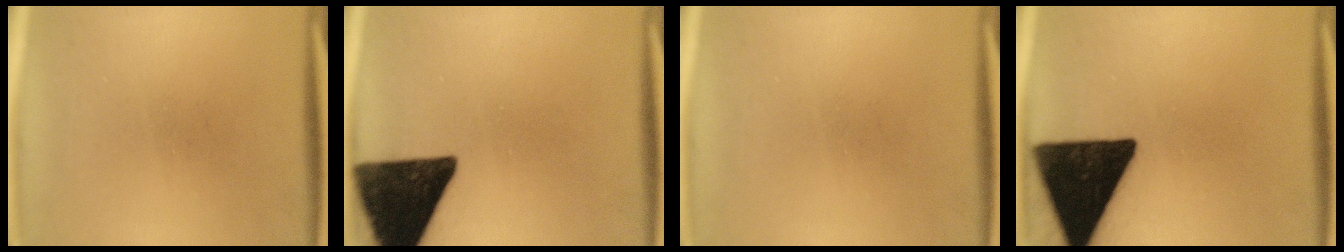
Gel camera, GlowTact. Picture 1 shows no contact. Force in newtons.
{"total": 16.4}
{"total": 0.0}
{"total": 19.4}